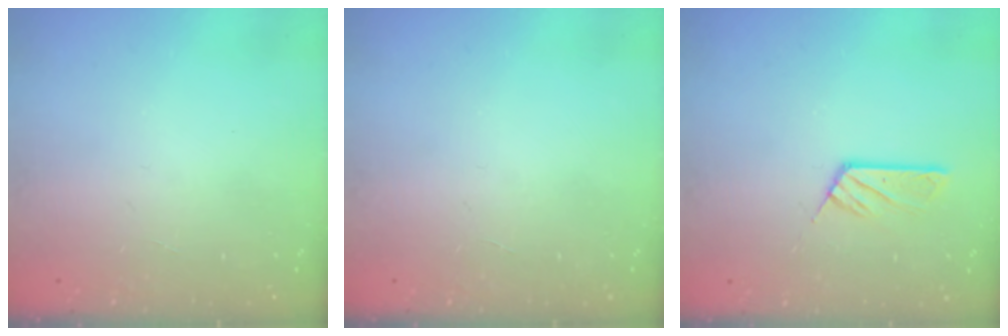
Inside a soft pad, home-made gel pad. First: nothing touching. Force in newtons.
{"total": 0.0}
{"total": 6.2, "press": 6.2, "slide": 0.1}